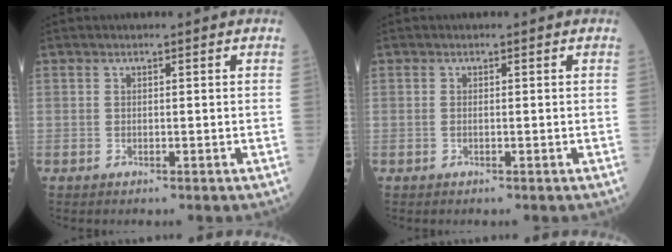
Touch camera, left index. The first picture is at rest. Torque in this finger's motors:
{"motor_torque": [-0.03, 0.02, -0.04, 0.00]}